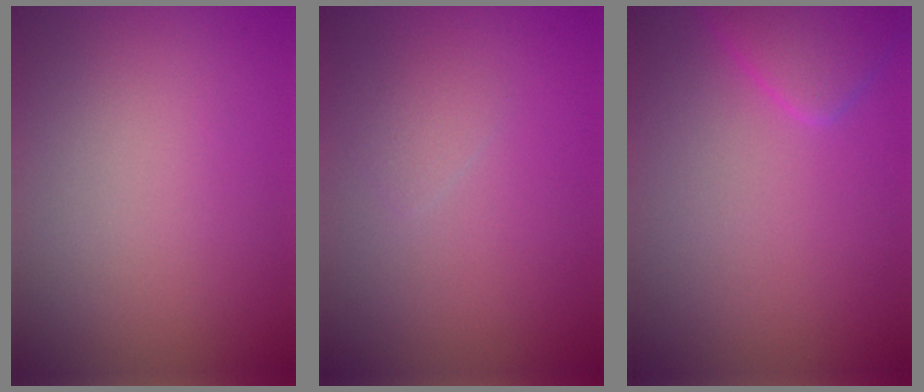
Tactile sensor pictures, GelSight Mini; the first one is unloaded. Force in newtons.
{"total": 0.9, "press": 0.9, "slide": 0.1}
{"total": 2.7, "press": 2.7, "slide": 0.2}